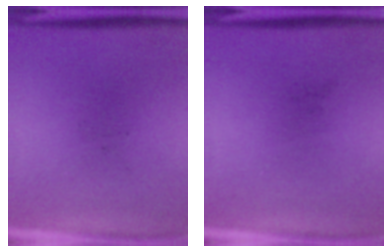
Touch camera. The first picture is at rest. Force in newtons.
{"total": 0.0}